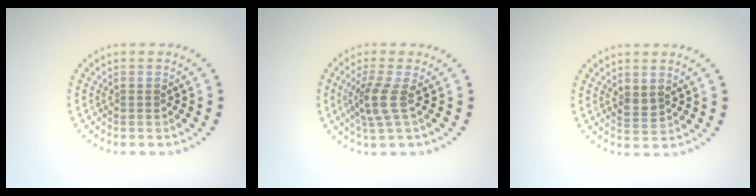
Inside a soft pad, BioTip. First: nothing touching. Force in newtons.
{"total": 2.7, "press": 2.1, "slide": 1.7}
{"total": 1.2, "press": 1.1, "slide": 0.5}